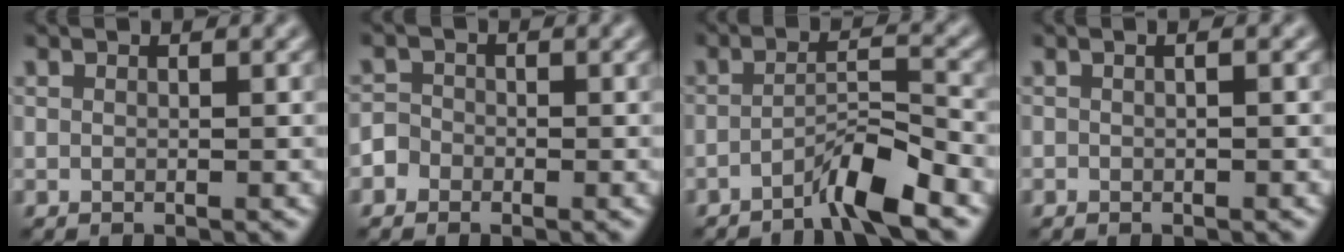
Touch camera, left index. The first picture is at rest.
{"total": 1.5, "force": [-0.8, 1.2, 0.2], "torque": [0.007, 0.005, -0.019]}
{"total": 3.9, "force": [-2.8, 0.1, 2.7], "torque": [-0.047, 0.012, -0.059]}
{"total": 0.9, "force": [0.2, 0.1, 0.9], "torque": [-0.011, -0.005, -0.002]}